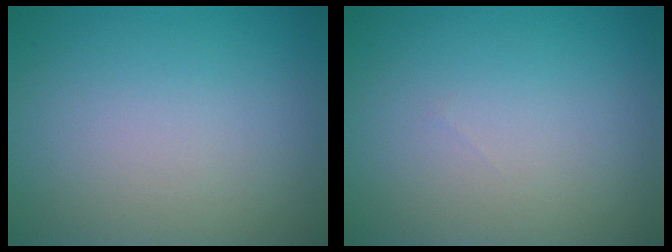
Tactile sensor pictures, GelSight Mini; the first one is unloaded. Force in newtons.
{"total": 0.0}